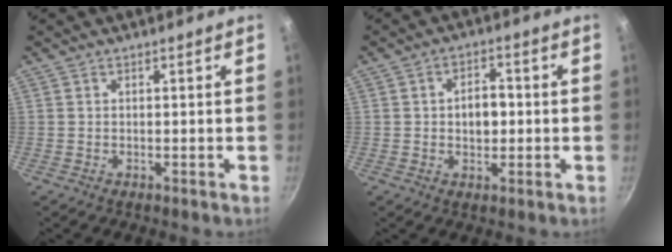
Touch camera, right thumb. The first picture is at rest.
{"total": 5.5, "force": [-0.1, 3.6, 4.1], "torque": [-0.039, 0.010, -0.005]}